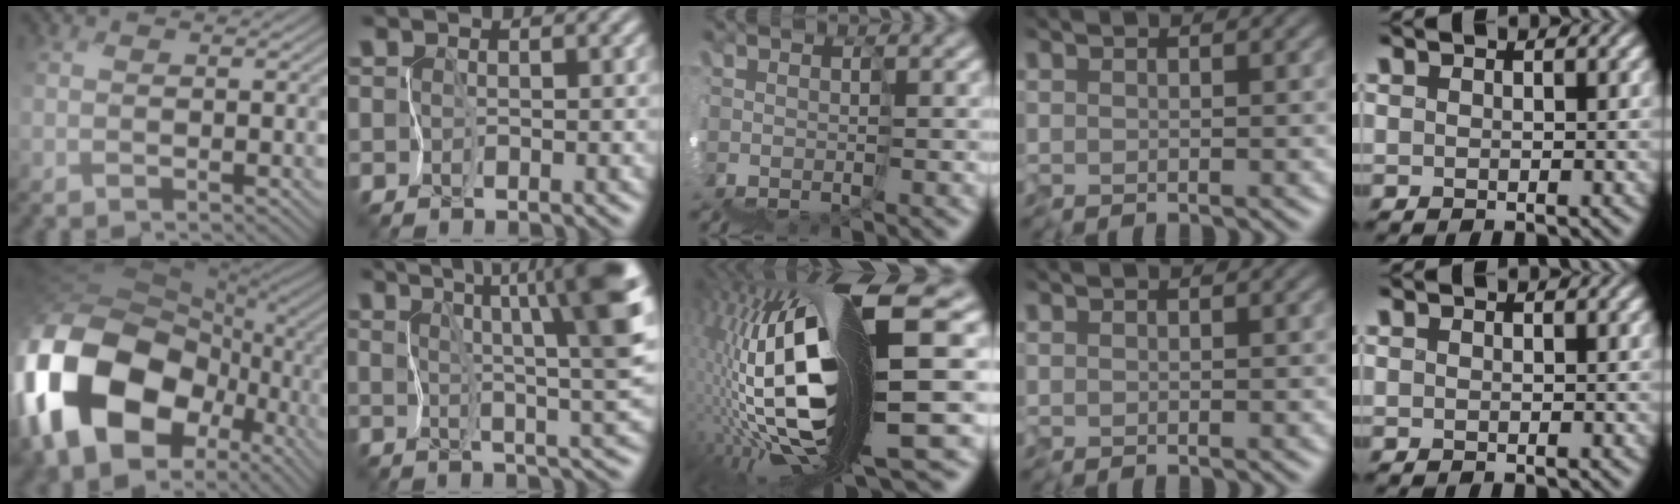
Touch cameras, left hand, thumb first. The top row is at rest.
{"thumb": {"total": 20.6, "force": [-6.3, 14.1, 13.6], "torque": [-0.327, -0.024, -0.116]}, "index": {"total": 10.4, "force": [4.3, 2.0, 9.3], "torque": [-0.122, 0.011, 0.064]}, "middle": {"total": 15.8, "force": [1.0, 3.1, 15.5], "torque": [-0.265, 0.020, 0.026]}}